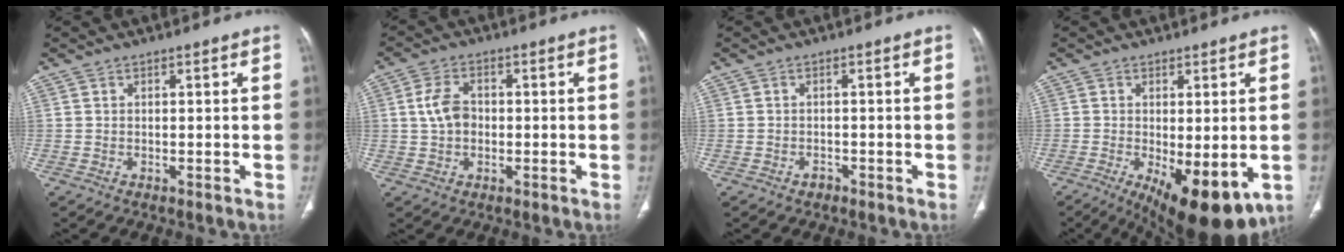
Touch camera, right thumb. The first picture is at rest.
{"total": 5.6, "force": [0.2, 3.9, 4.0], "torque": [-0.077, 0.011, 0.000]}
{"total": 1.2, "force": [-0.8, 0.8, 0.3], "torque": [-0.006, 0.006, -0.013]}
{"total": 14.3, "force": [-5.0, 5.6, 12.2], "torque": [-0.164, -0.019, -0.059]}